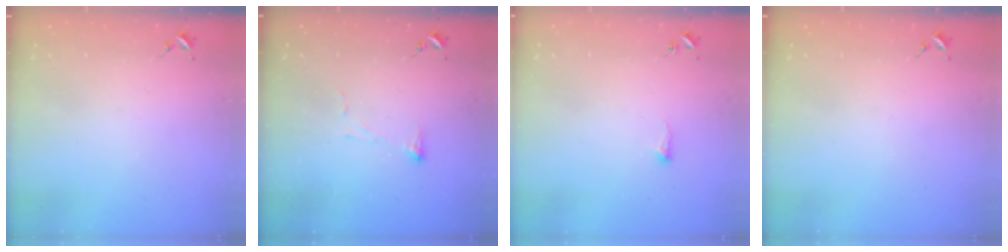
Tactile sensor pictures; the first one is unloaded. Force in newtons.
{"total": 3.7, "press": 3.6, "slide": 0.6}
{"total": 5.2, "press": 5.1, "slide": 0.8}
{"total": 0.0}